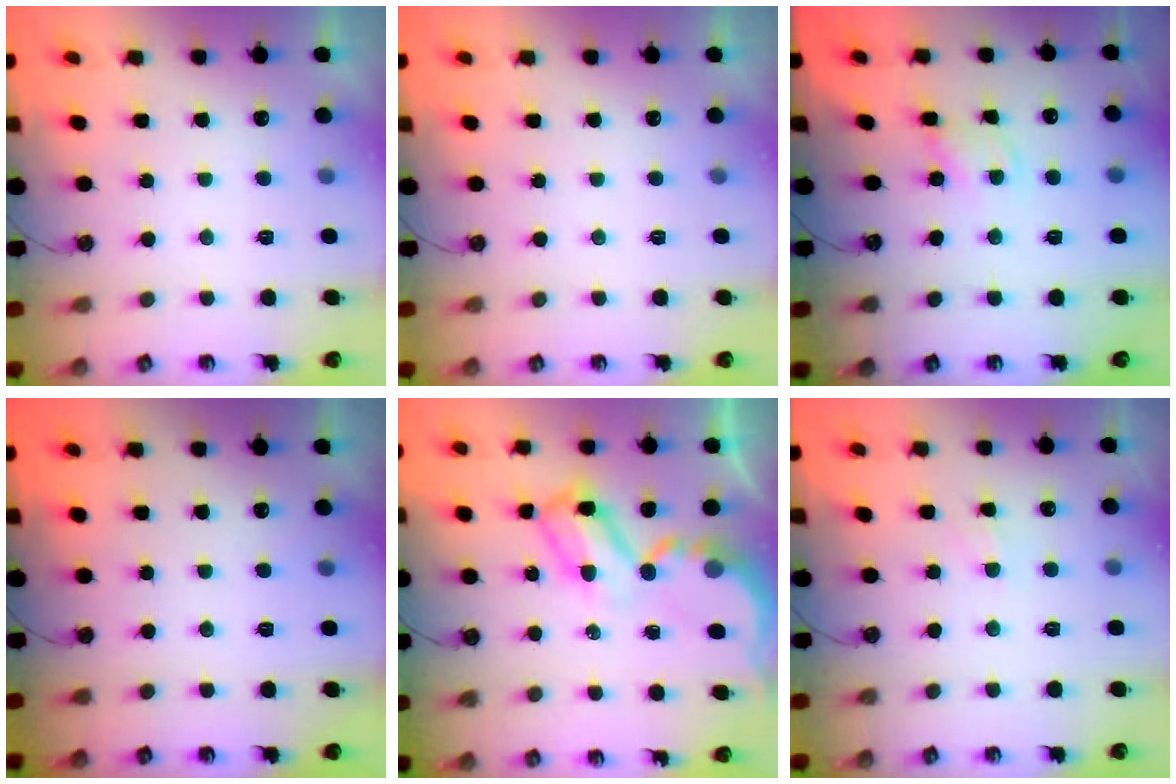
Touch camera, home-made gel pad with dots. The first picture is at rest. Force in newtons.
{"total": 0.0}
{"total": 1.6, "press": 1.6, "slide": 0.2}
{"total": 0.0}
{"total": 8.6, "press": 8.6, "slide": 0.9}
{"total": 3.1, "press": 3.0, "slide": 0.4}